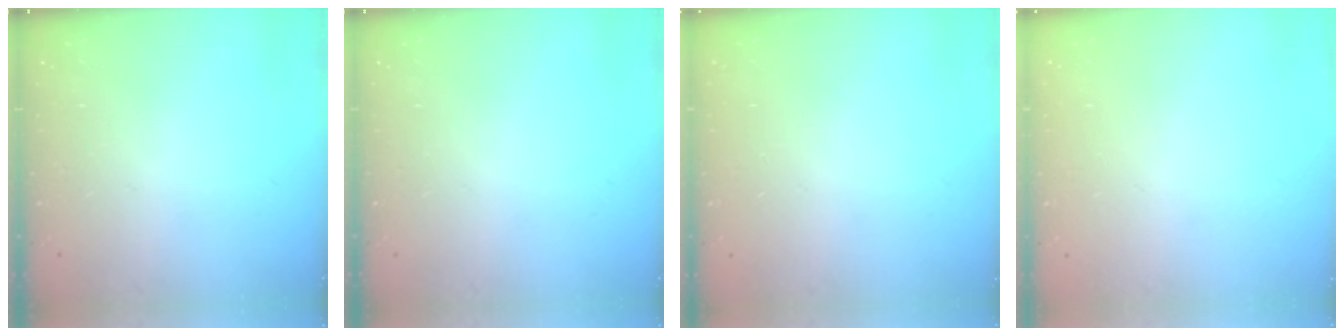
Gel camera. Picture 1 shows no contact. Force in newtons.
{"total": 0.0}
{"total": 0.0}
{"total": 0.0}